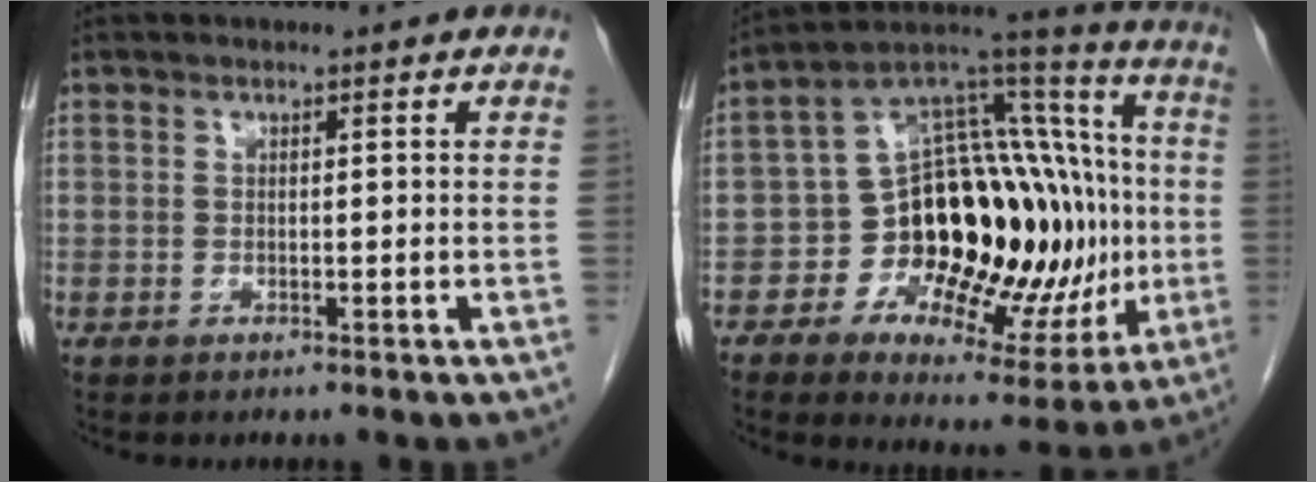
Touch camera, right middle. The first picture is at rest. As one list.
[{"total": 23.3, "force": [-2.1, 11.5, 20.2], "torque": [-0.282, 0.045, -0.025]}]